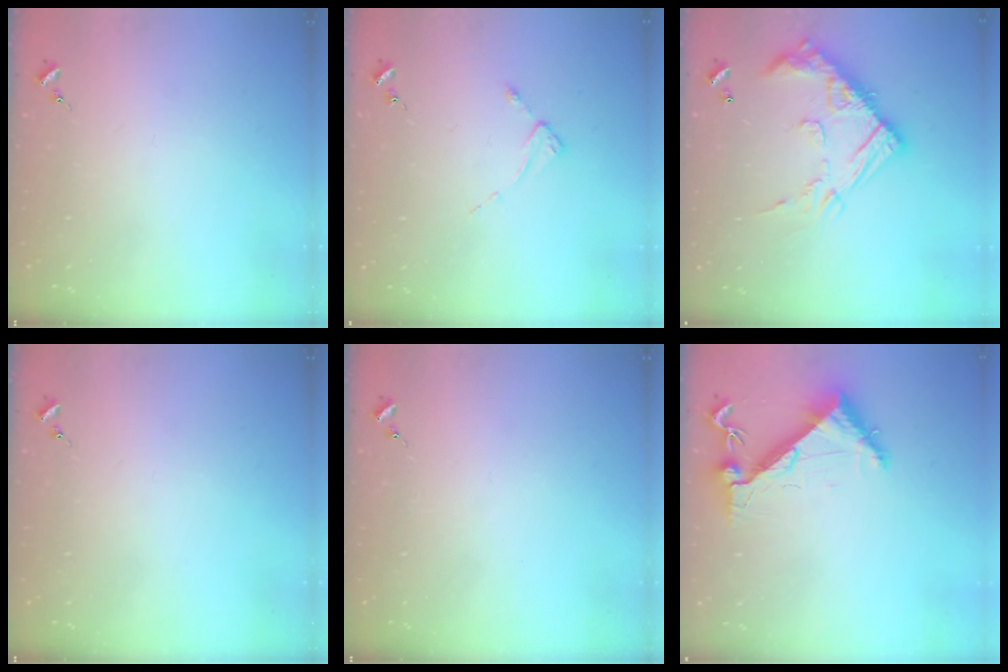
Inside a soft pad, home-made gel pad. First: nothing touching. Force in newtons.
{"total": 2.1, "press": 2.0, "slide": 0.4}
{"total": 20.8, "press": 20.8, "slide": 0.6}
{"total": 0.0}
{"total": 0.0}
{"total": 6.4, "press": 6.4, "slide": 0.5}